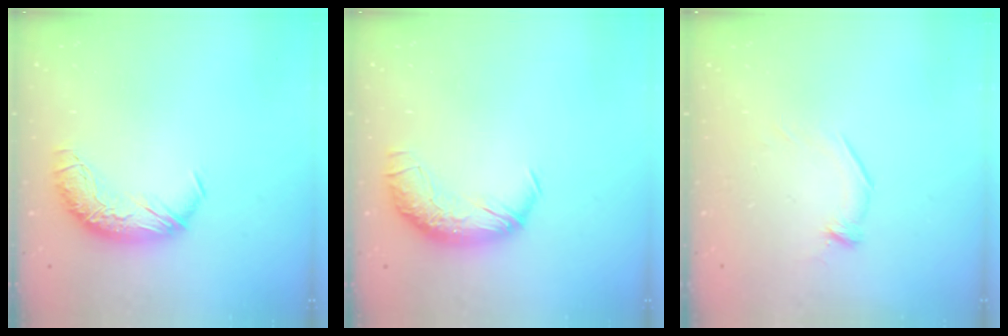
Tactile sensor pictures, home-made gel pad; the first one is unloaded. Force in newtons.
{"total": 1.5, "press": 0.2, "slide": 1.5}
{"total": 5.1, "press": 5.0, "slide": 0.8}